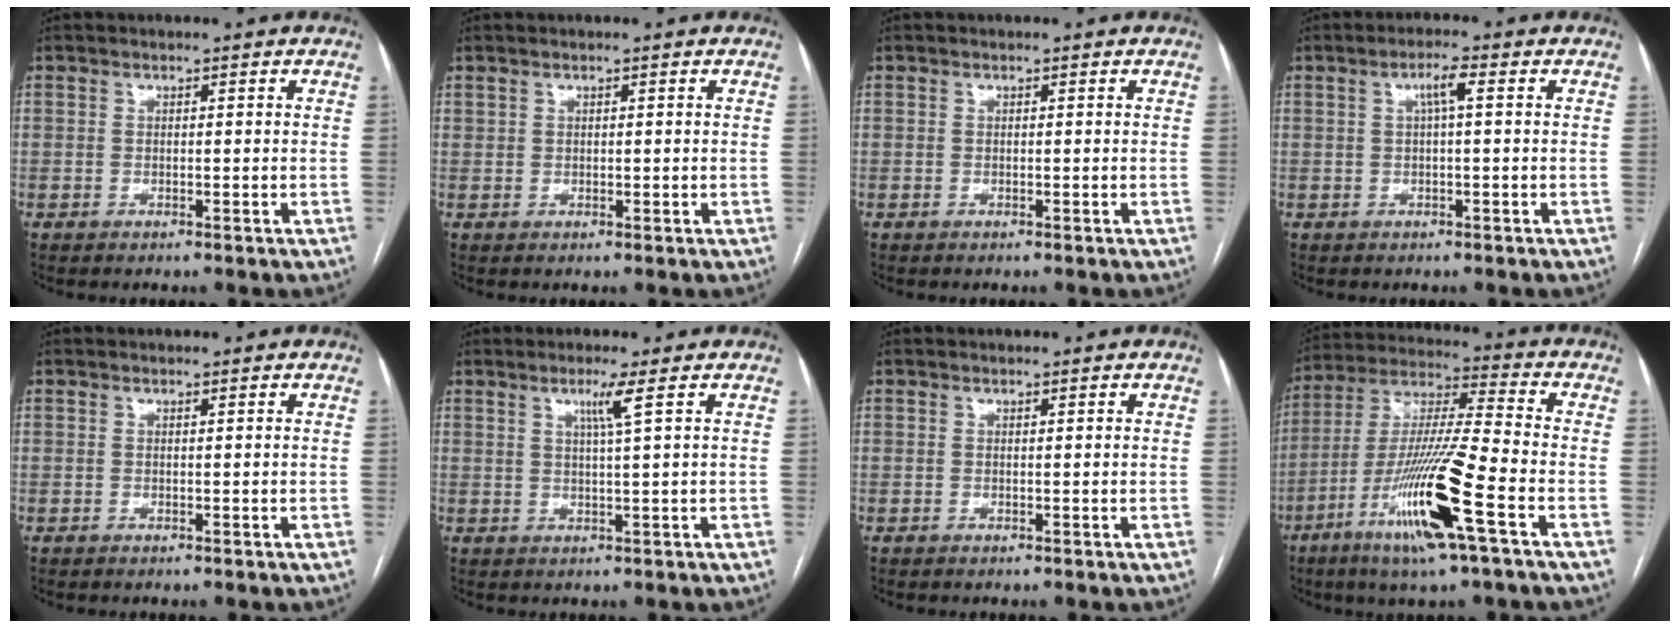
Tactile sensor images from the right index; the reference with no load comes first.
{"total": 0.7, "force": [0.5, 0.4, 0.0], "torque": [0.005, 0.000, 0.011]}
{"total": 0.0}
{"total": 2.9, "force": [0.7, 0.3, 2.8], "torque": [-0.054, 0.008, 0.012]}
{"total": 0.0}
{"total": 3.0, "force": [1.3, -0.9, 2.6], "torque": [-0.053, -0.004, 0.027]}
{"total": 0.0}
{"total": 17.1, "force": [-7.5, 0.0, 15.4], "torque": [-0.317, -0.022, -0.139]}